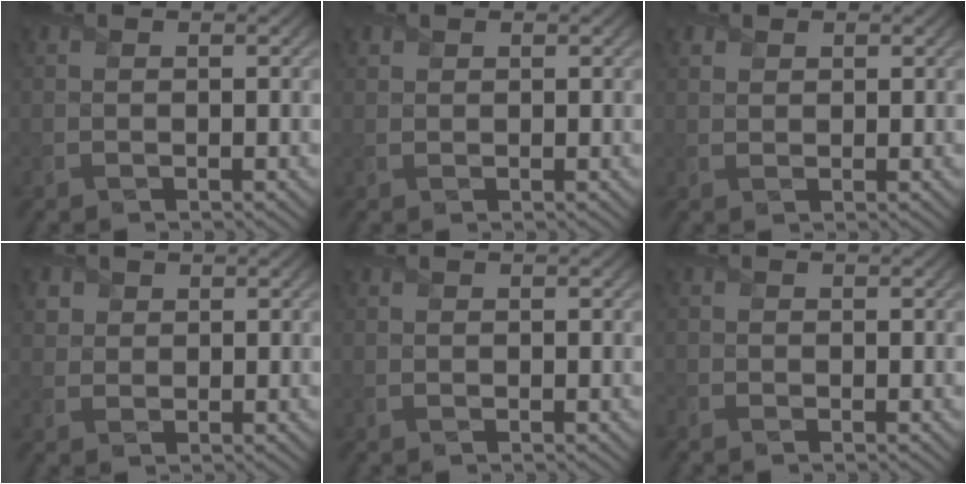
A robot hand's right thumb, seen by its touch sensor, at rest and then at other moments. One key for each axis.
{"total": 0.7, "fx": 0.5, "fy": 0.5, "fz": 0.1, "tx": -0.003, "ty": -0.001, "tz": 0.012}
{"total": 1.3, "fx": 0.9, "fy": 0.9, "fz": 0.3, "tx": -0.011, "ty": 0.001, "tz": 0.017}
{"total": 1.8, "fx": 1.1, "fy": 1.4, "fz": 0.4, "tx": -0.016, "ty": -0.004, "tz": 0.021}
{"total": 0.0}
{"total": 0.8, "fx": -0.8, "fy": 0.2, "fz": 0.1, "tx": -0.005, "ty": -0.004, "tz": -0.018}